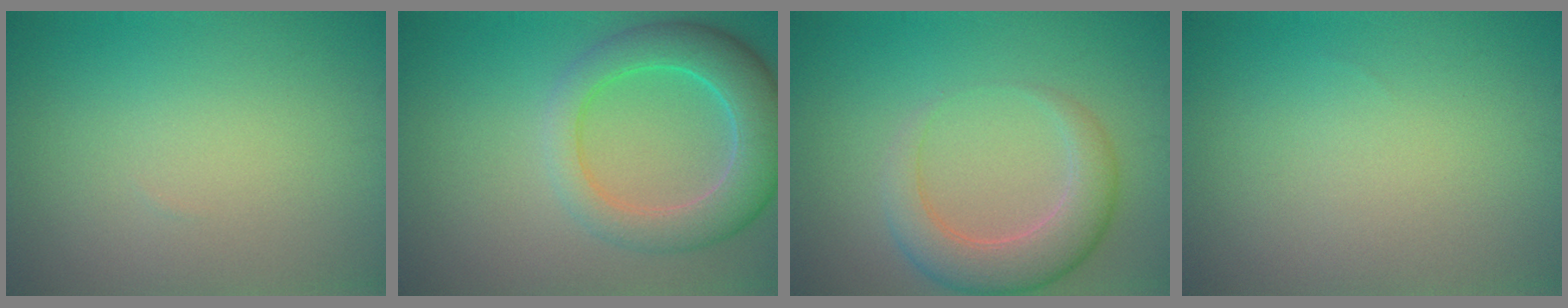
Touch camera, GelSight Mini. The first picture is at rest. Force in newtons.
{"total": 6.2, "press": 6.2, "slide": 0.3}
{"total": 4.6, "press": 4.6, "slide": 0.2}
{"total": 0.0}